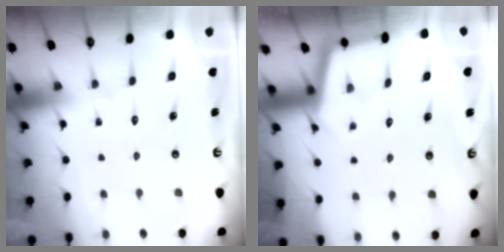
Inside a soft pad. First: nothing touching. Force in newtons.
{"total": 2.2, "press": 2.2, "slide": 0.2}